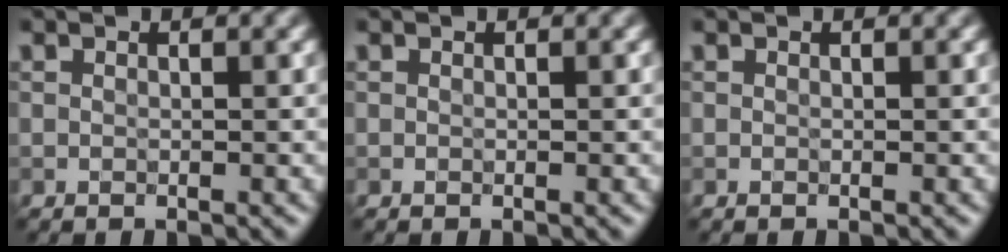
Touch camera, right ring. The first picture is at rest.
{"total": 0.0}
{"total": 0.0}